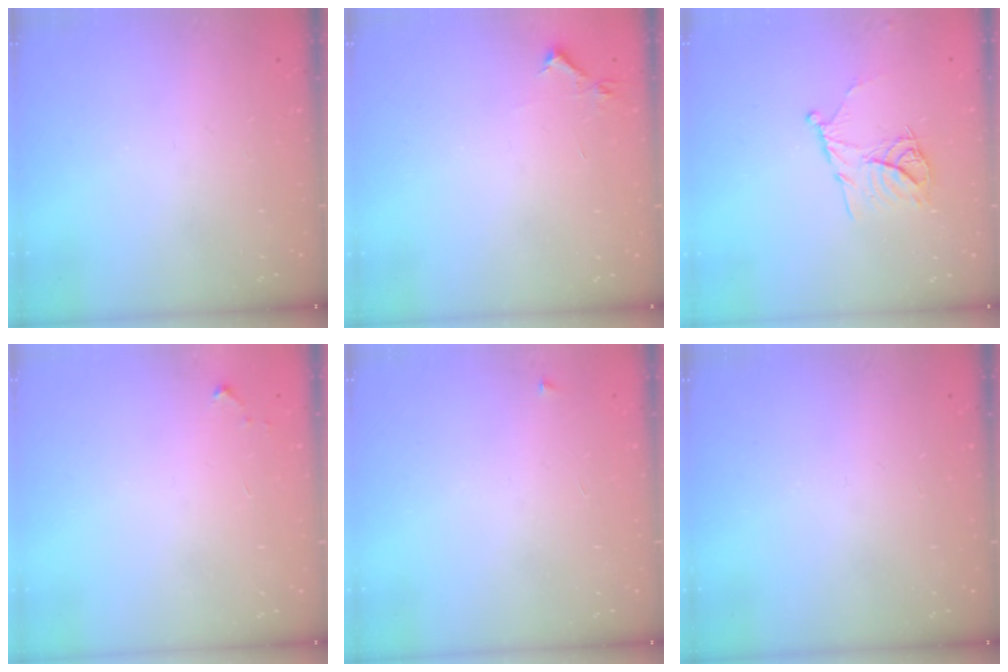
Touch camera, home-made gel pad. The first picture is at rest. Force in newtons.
{"total": 3.9, "press": 3.8, "slide": 0.6}
{"total": 11.8, "press": 11.8, "slide": 0.9}
{"total": 2.6, "press": 2.6, "slide": 0.4}
{"total": 2.5, "press": 2.4, "slide": 0.4}
{"total": 0.0}